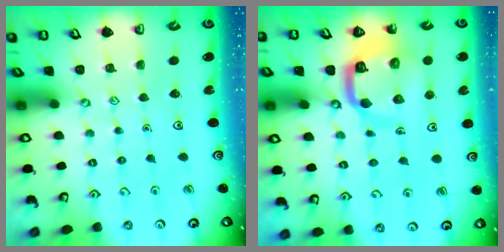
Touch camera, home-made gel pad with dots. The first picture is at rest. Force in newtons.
{"total": 11.9, "press": 11.9, "slide": 1.3}